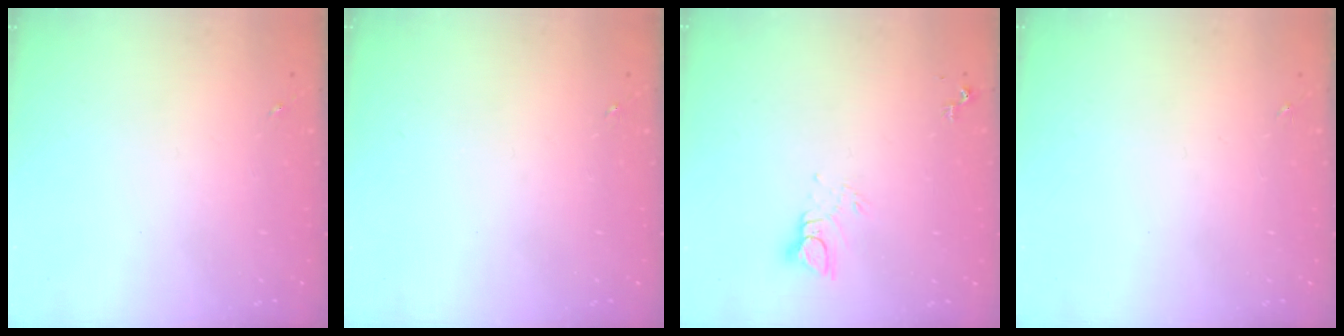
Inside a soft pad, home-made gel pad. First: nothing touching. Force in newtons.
{"total": 0.0}
{"total": 4.4, "press": 4.4, "slide": 0.4}
{"total": 0.0}